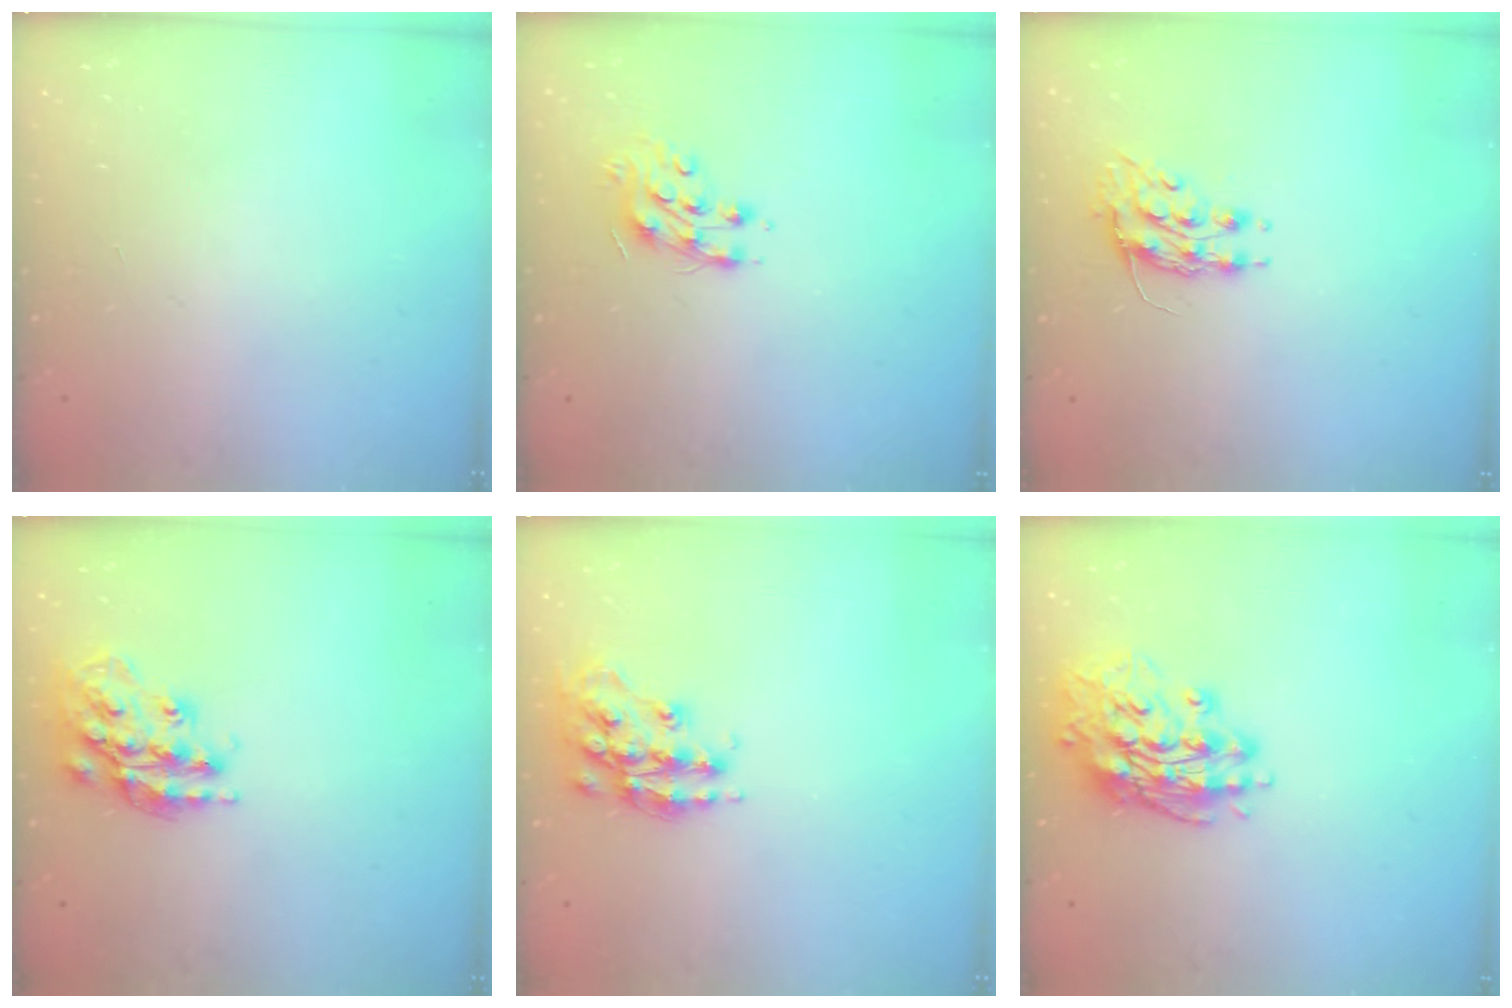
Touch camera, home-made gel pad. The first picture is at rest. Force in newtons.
{"total": 8.4, "press": 8.4, "slide": 0.2}
{"total": 8.1, "press": 8.1, "slide": 0.7}
{"total": 19.7, "press": 19.6, "slide": 1.4}
{"total": 15.1, "press": 15.0, "slide": 1.0}
{"total": 15.4, "press": 15.2, "slide": 2.6}